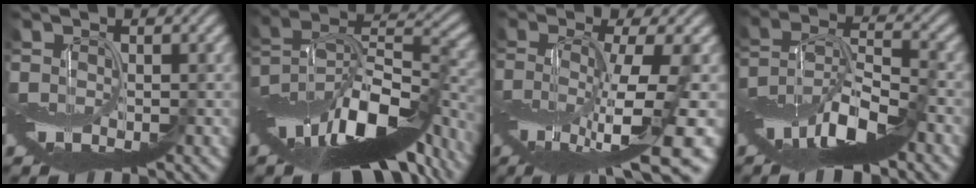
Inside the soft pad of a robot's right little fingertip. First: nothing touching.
{"total": 15.0, "force": [-7.5, 6.6, 11.2], "torque": [-0.201, 0.008, -0.126]}
{"total": 9.3, "force": [-3.5, 1.7, 8.4], "torque": [-0.156, -0.015, -0.066]}
{"total": 8.8, "force": [-5.2, 2.8, 6.6], "torque": [-0.119, 0.008, -0.106]}